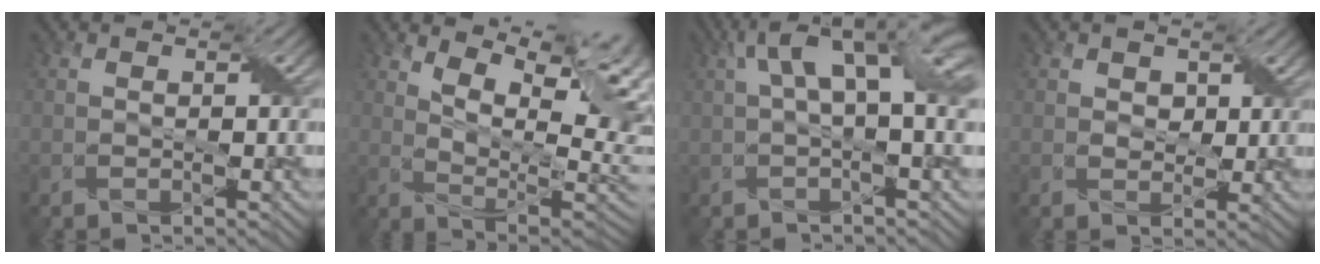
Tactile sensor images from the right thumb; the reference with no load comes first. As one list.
[{"total": 13.2, "force": [6.0, 5.4, 10.4], "torque": [-0.181, 0.012, 0.097]}, {"total": 10.5, "force": [2.6, 3.4, 9.6], "torque": [-0.171, 0.022, 0.042]}, {"total": 2.4, "force": [1.2, 1.8, 1.0], "torque": [-0.028, -0.003, 0.014]}]